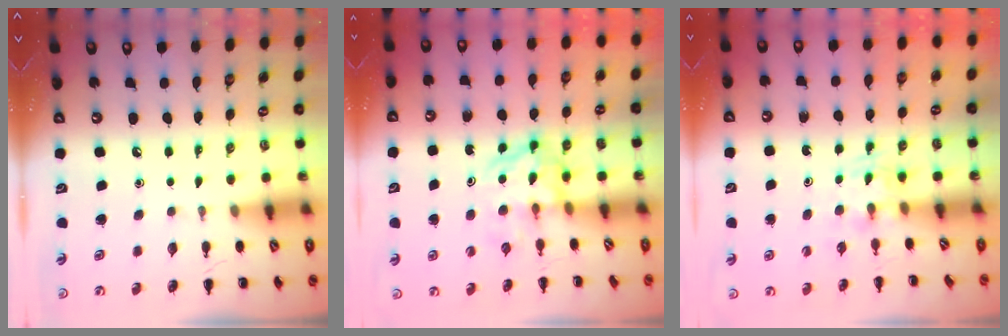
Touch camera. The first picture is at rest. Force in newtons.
{"total": 3.8, "press": 3.8, "slide": 0.5}
{"total": 2.8, "press": 2.6, "slide": 1.1}